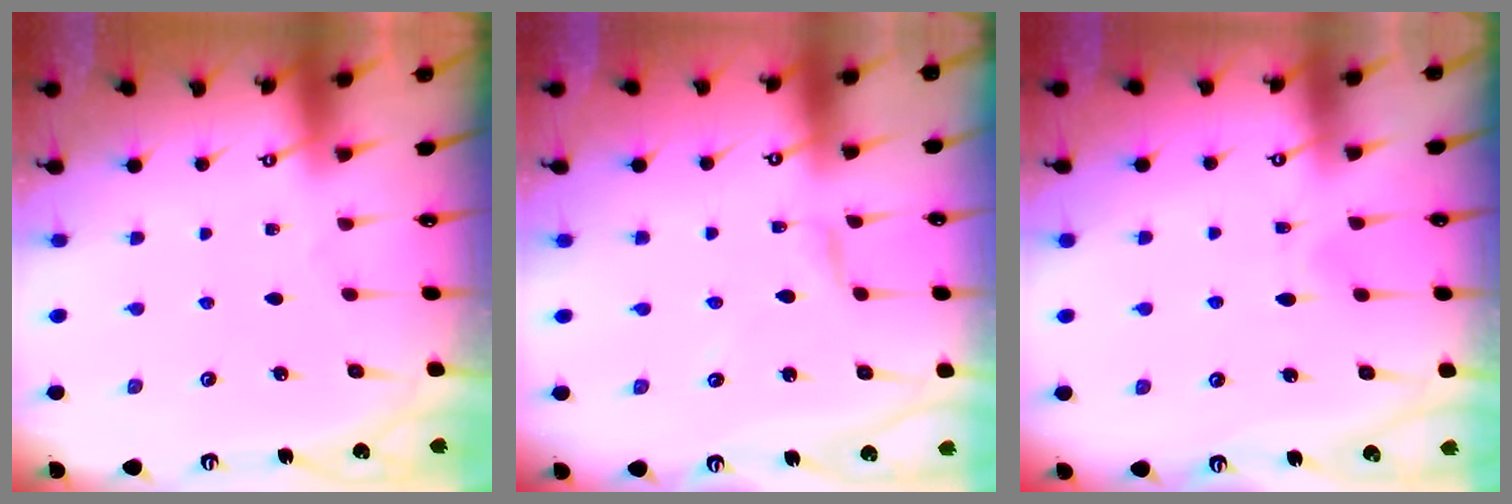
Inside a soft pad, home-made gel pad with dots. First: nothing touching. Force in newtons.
{"total": 3.1, "press": 3.1, "slide": 0.3}
{"total": 5.2, "press": 5.1, "slide": 0.8}